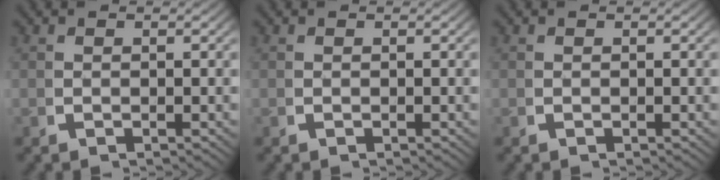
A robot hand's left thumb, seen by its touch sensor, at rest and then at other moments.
{"total": 0.0}
{"total": 0.0}